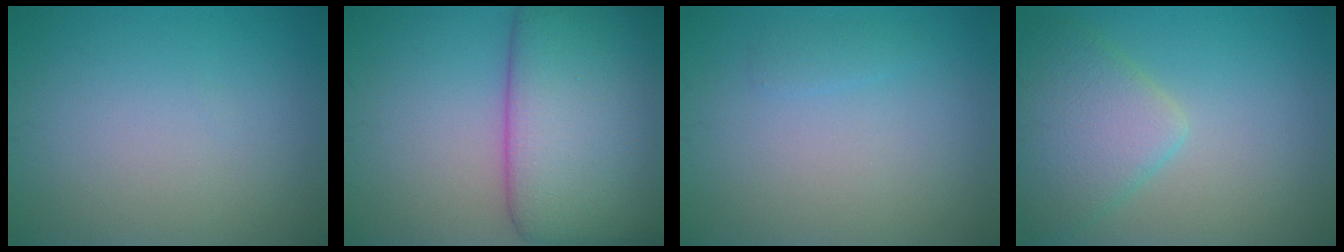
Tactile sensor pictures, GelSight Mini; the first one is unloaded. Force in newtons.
{"total": 12.3, "press": 12.3, "slide": 0.8}
{"total": 0.8, "press": 0.8, "slide": 0.0}
{"total": 5.0, "press": 5.0, "slide": 0.2}